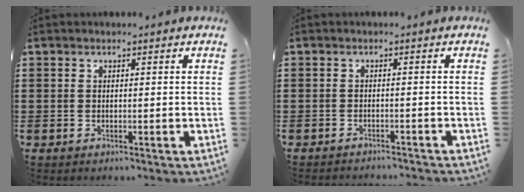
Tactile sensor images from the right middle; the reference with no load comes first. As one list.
[{"total": 1.3, "force": [-1.3, -0.1, 0.1], "torque": [-0.004, 0.003, -0.027]}]